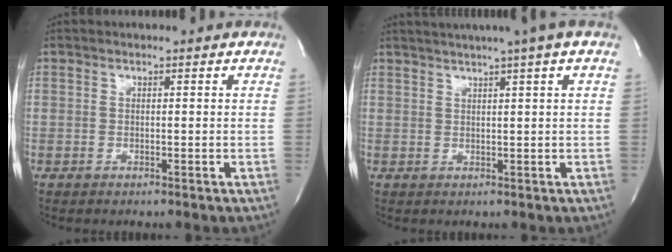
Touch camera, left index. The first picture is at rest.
{"total": 7.4, "force": [5.3, -1.3, 5.0], "torque": [-0.076, 0.022, 0.068]}